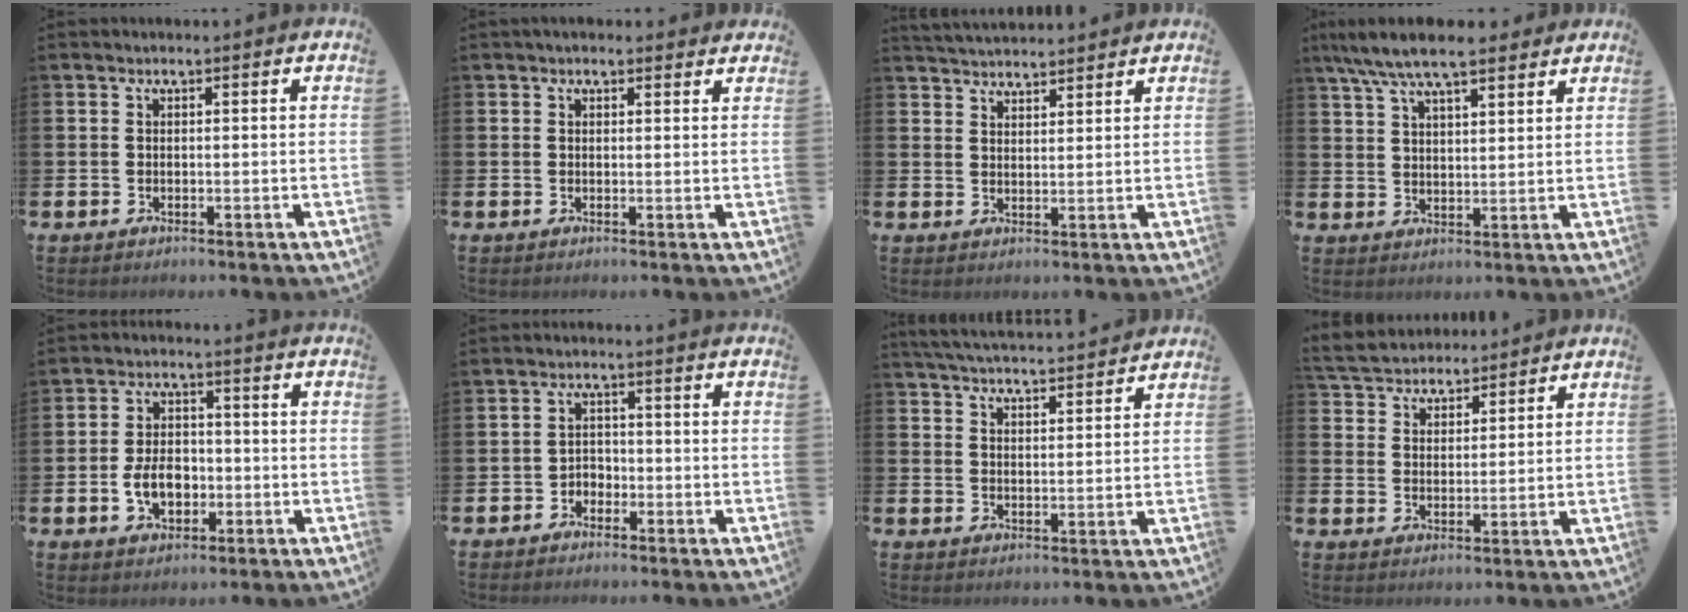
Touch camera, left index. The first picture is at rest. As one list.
[{"total": 1.5, "force": [1.4, 0.5, 0.3], "torque": [0.002, 0.000, 0.023]}, {"total": 3.8, "force": [3.8, 0.3, -0.1], "torque": [-0.001, -0.019, 0.069]}, {"total": 7.8, "force": [6.9, 1.7, 3.2], "torque": [-0.080, -0.018, 0.126]}, {"total": 5.3, "force": [-1.3, 3.5, 3.7], "torque": [-0.053, 0.003, -0.028]}, {"total": 2.2, "force": [-1.7, 1.3, 0.2], "torque": [-0.011, 0.004, -0.039]}, {"total": 5.0, "force": [5.0, 0.1, 0.5], "torque": [-0.025, -0.030, 0.089]}, {"total": 4.8, "force": [4.7, 1.2, -0.4], "torque": [-0.020, -0.021, 0.085]}]